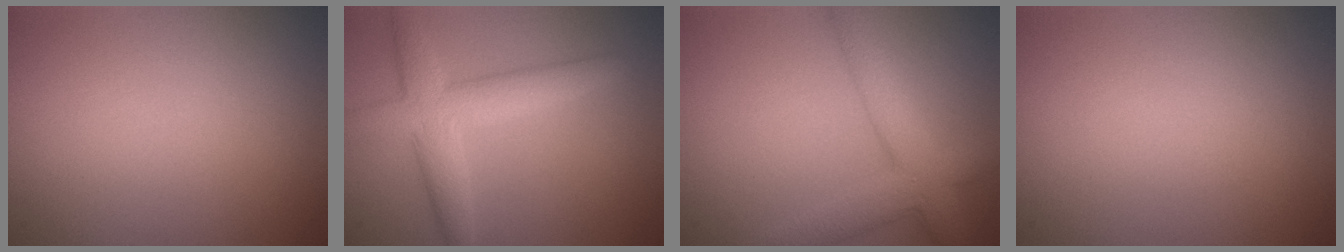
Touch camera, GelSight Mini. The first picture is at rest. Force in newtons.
{"total": 4.7, "press": 4.7, "slide": 0.4}
{"total": 5.7, "press": 5.7, "slide": 0.2}
{"total": 0.0}